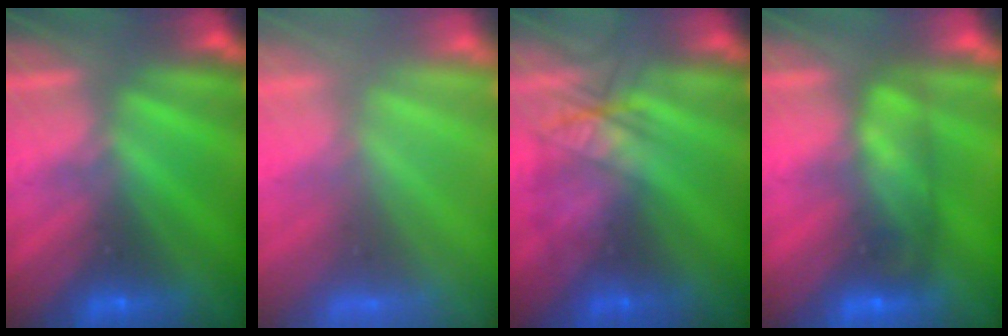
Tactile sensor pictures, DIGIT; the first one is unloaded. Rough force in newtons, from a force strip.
{"total": 7.4}
{"total": 2.5}
{"total": 6.9}